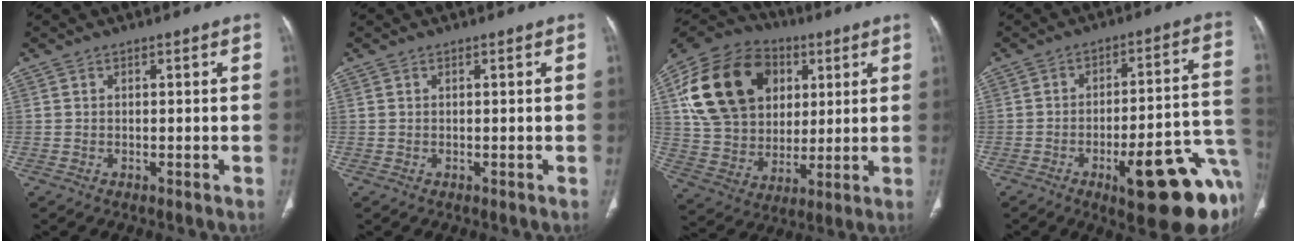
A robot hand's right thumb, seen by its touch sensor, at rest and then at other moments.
{"total": 0.0}
{"total": 24.0, "force": [7.4, 18.2, 13.9], "torque": [-0.247, 0.012, 0.134]}
{"total": 21.5, "force": [-8.8, 5.7, 18.8], "torque": [-0.171, 0.046, -0.108]}